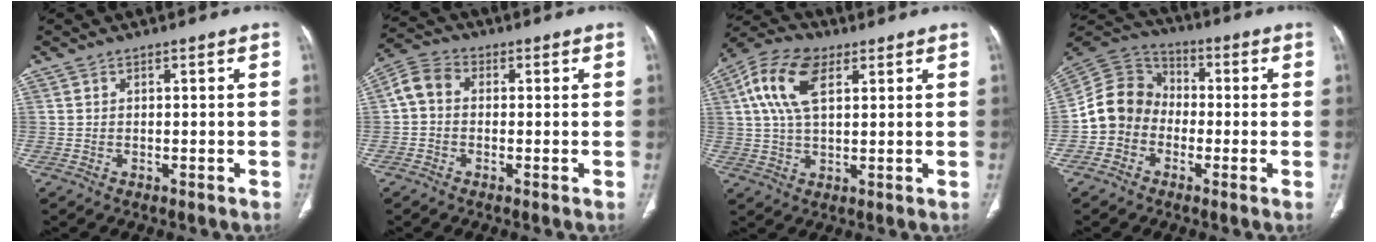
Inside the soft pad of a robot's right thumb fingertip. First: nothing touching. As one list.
[{"total": 5.5, "force": [0.1, 4.3, 3.6], "torque": [-0.062, 0.018, -0.011]}, {"total": 11.7, "force": [4.0, 6.3, 9.0], "torque": [-0.182, 0.010, 0.069]}, {"total": 10.5, "force": [-2.5, 9.4, 4.1], "torque": [-0.062, 0.042, -0.060]}]